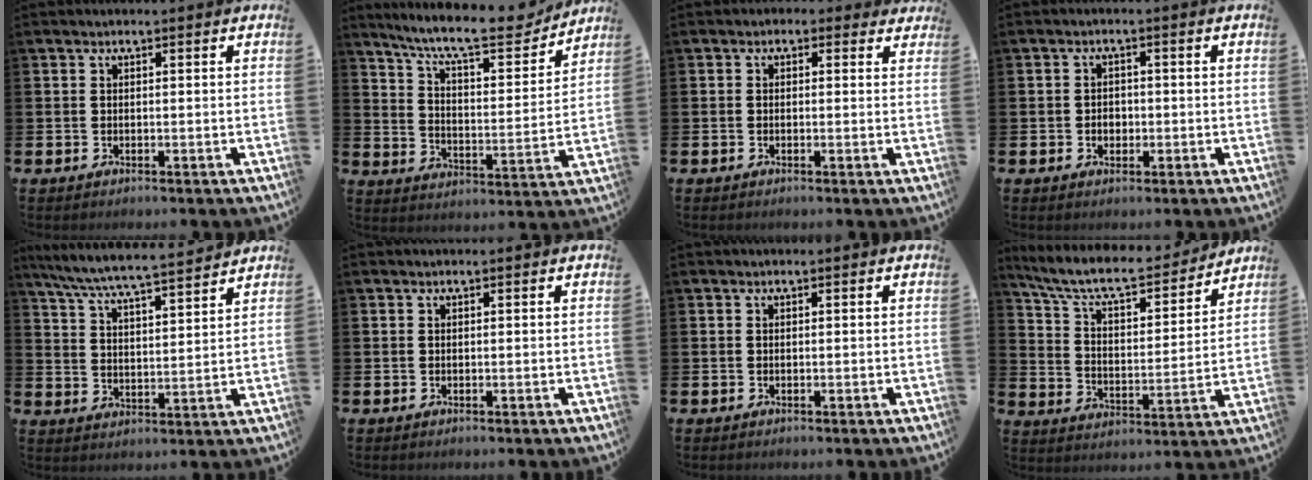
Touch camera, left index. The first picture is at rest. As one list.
[{"total": 11.1, "force": [9.9, 2.0, 4.7], "torque": [-0.109, -0.069, 0.166]}, {"total": 0.8, "force": [0.0, 0.8, 0.2], "torque": [-0.005, 0.009, -0.002]}, {"total": 1.9, "force": [-0.4, 1.5, 1.0], "torque": [-0.010, 0.004, -0.013]}, {"total": 7.1, "force": [6.8, -0.1, 2.1], "torque": [-0.070, -0.046, 0.118]}, {"total": 0.0}, {"total": 0.0}, {"total": 8.7, "force": [7.8, 2.0, 3.3], "torque": [-0.097, -0.054, 0.131]}]